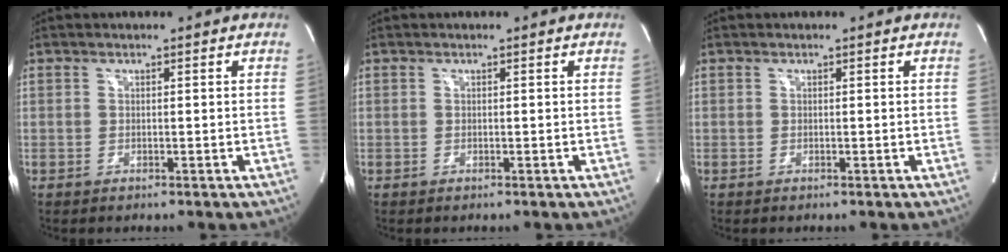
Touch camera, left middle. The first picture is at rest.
{"total": 0.0}
{"total": 0.0}